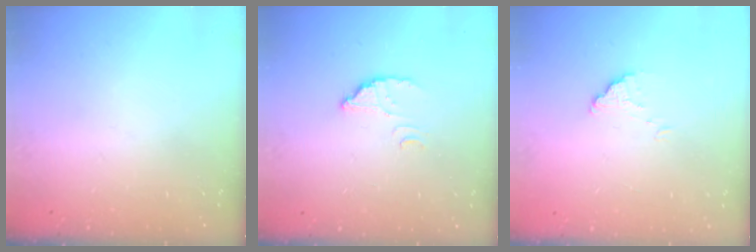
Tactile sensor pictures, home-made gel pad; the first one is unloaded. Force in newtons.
{"total": 2.8, "press": 2.8, "slide": 0.2}
{"total": 1.5, "press": 1.5, "slide": 0.1}